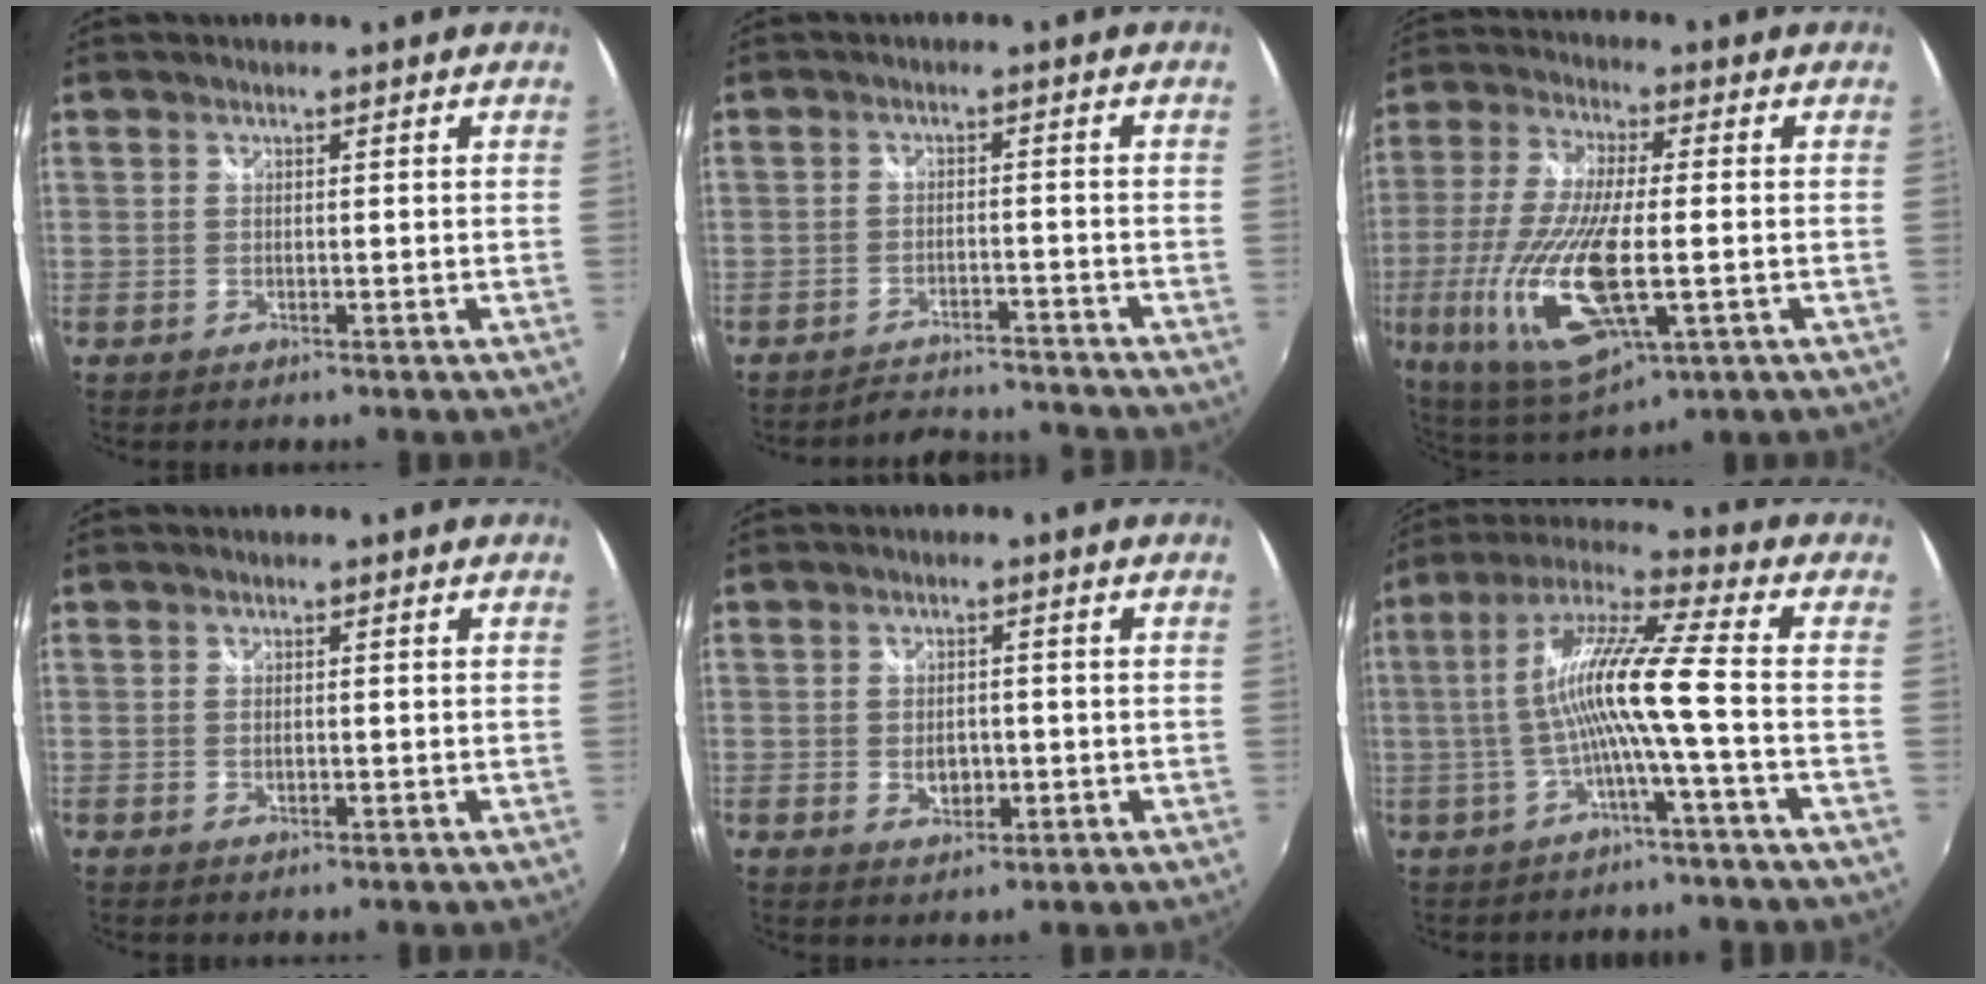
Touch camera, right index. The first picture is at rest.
{"total": 8.3, "force": [-8.1, 1.3, 1.4], "torque": [-0.044, 0.007, -0.112]}
{"total": 21.6, "force": [-5.0, 7.3, 19.7], "torque": [-0.421, -0.042, -0.085]}
{"total": 0.8, "force": [-0.1, 0.5, 0.6], "torque": [-0.011, -0.002, -0.003]}
{"total": 4.1, "force": [-0.8, 3.0, 2.7], "torque": [-0.044, -0.004, -0.011]}
{"total": 11.7, "force": [-2.2, -0.8, 11.5], "torque": [-0.220, 0.010, -0.038]}